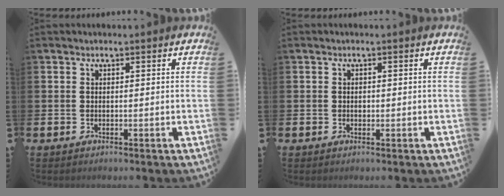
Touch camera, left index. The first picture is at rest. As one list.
[{"total": 0.6, "force": [0.0, 0.5, 0.2], "torque": [0.004, 0.000, -0.003]}]